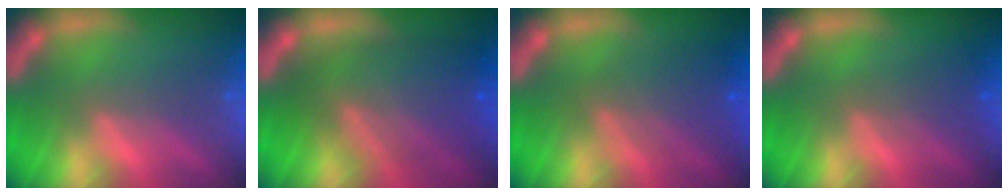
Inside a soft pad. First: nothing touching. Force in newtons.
{"total": 8.5}
{"total": 4.5}
{"total": 2.4}